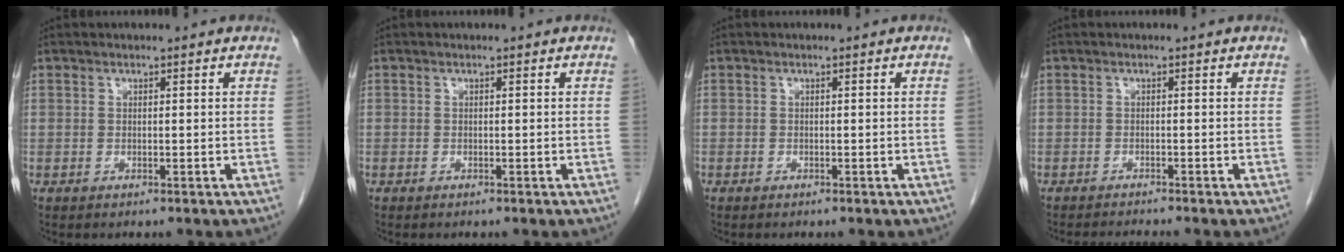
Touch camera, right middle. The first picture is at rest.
{"total": 0.0}
{"total": 0.0}
{"total": 2.7, "force": [-2.5, -0.8, 0.6], "torque": [-0.012, -0.013, -0.038]}